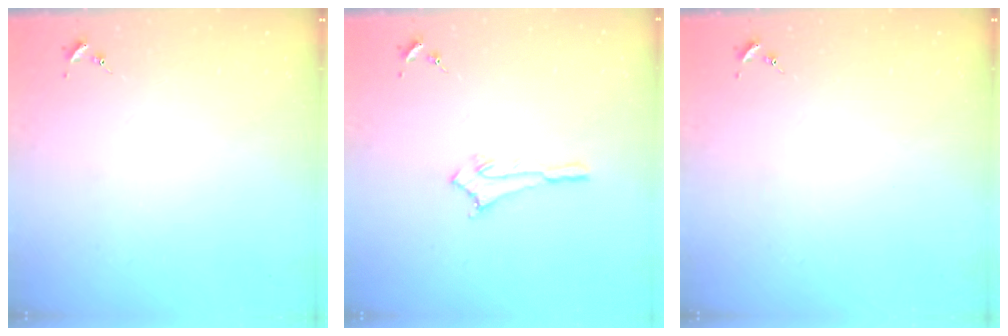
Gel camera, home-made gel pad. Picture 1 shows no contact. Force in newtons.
{"total": 3.5, "press": 3.4, "slide": 0.4}
{"total": 0.0}